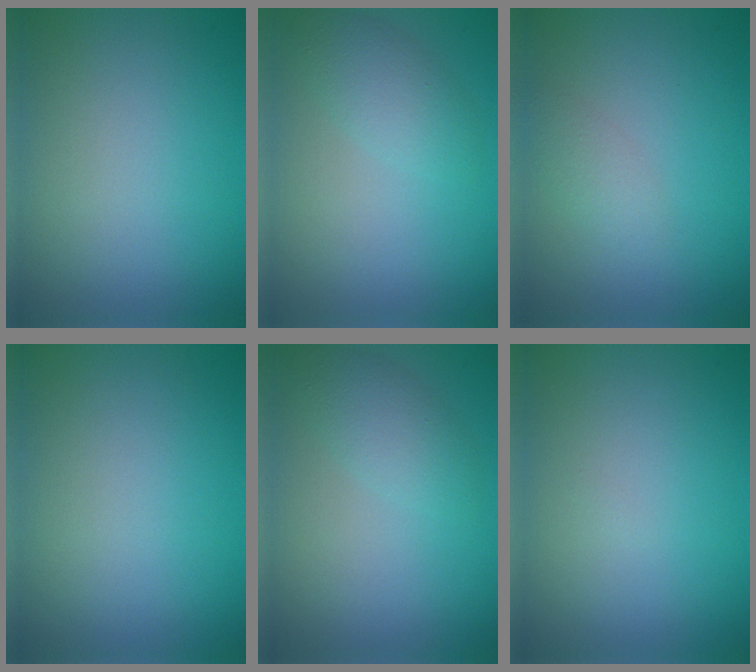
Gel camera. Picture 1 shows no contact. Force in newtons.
{"total": 2.4, "press": 2.4, "slide": 0.2}
{"total": 1.5, "press": 1.5, "slide": 0.1}
{"total": 0.0}
{"total": 2.4, "press": 2.4, "slide": 0.2}
{"total": 0.0}